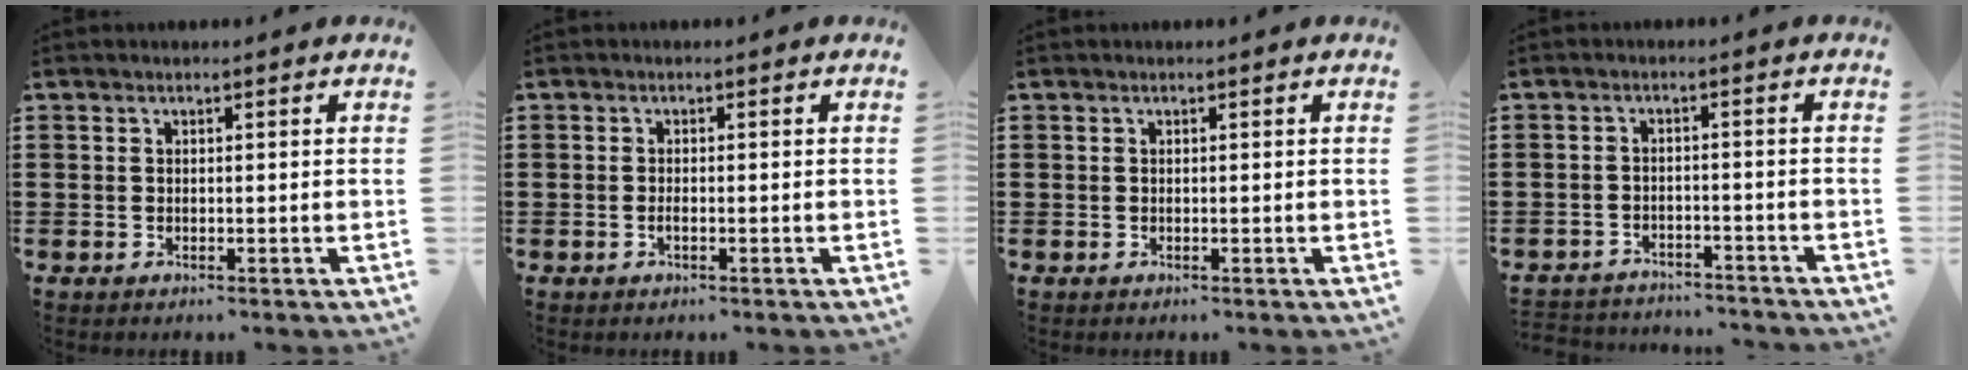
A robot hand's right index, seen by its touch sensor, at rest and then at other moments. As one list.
[{"total": 0.7, "force": [-0.4, 0.1, 0.6], "torque": [-0.012, -0.004, -0.006]}, {"total": 0.0}, {"total": 3.0, "force": [-2.9, 0.3, -0.1], "torque": [-0.006, -0.001, -0.064]}]